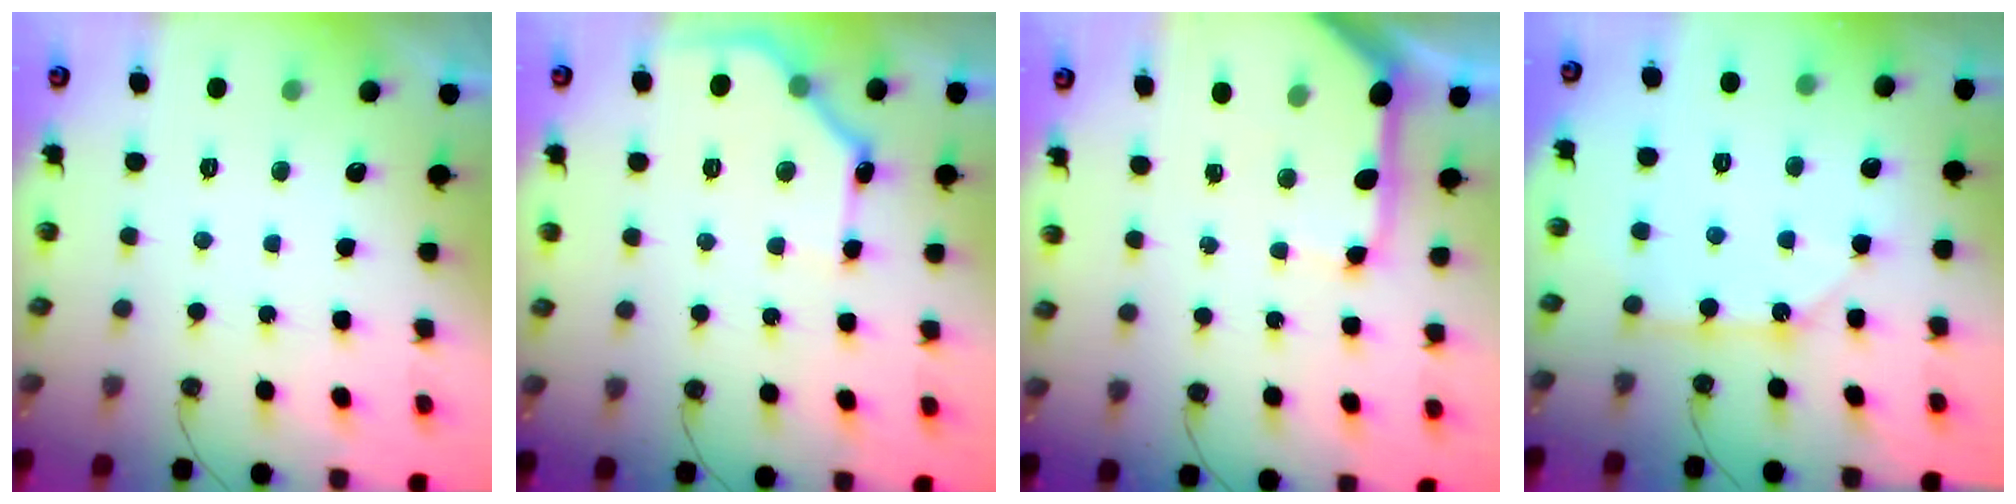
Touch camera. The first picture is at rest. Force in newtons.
{"total": 13.3, "press": 13.3, "slide": 0.2}
{"total": 11.5, "press": 11.5, "slide": 1.3}
{"total": 10.3, "press": 10.2, "slide": 1.1}